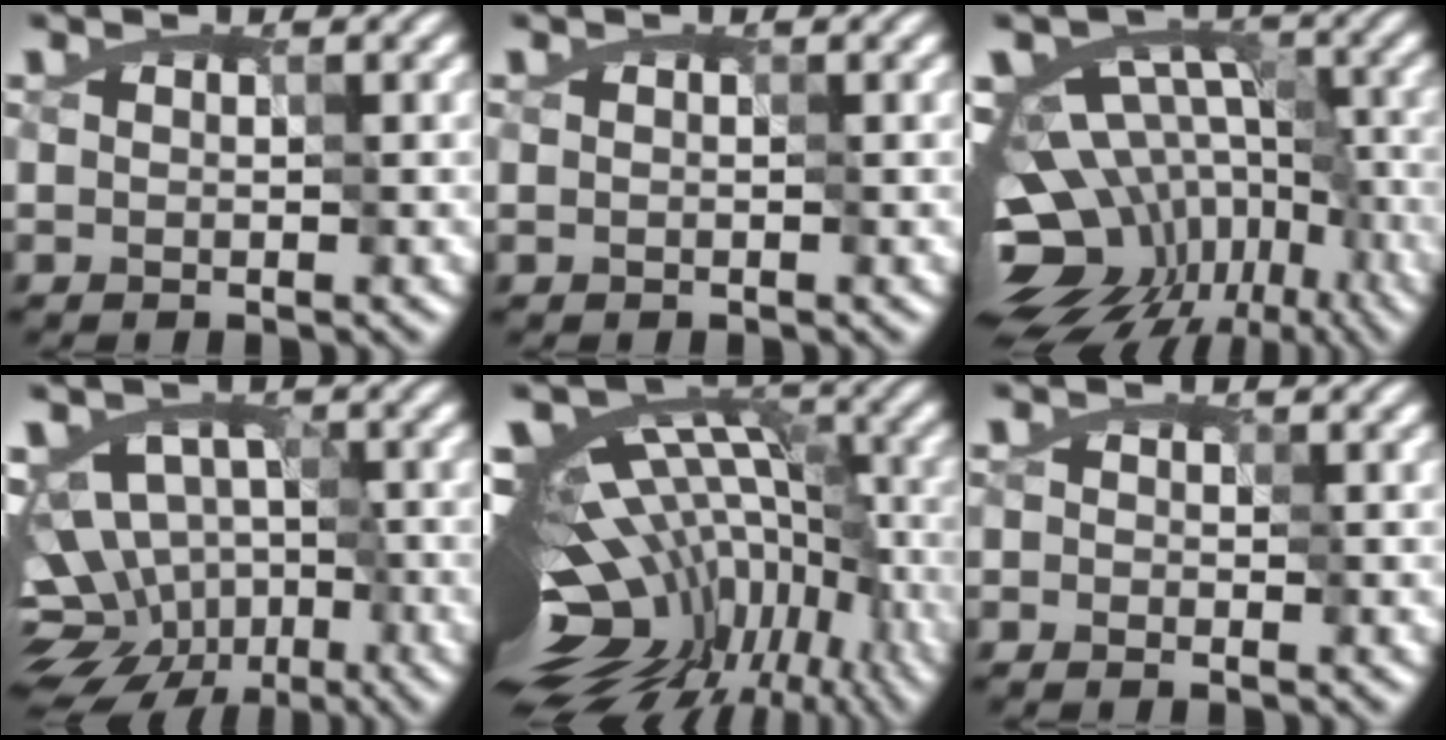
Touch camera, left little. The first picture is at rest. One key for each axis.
{"total": 0.0}
{"total": 13.9, "fx": -6.1, "fy": 9.2, "fz": 8.5, "tx": -0.138, "ty": 0.008, "tz": -0.076}
{"total": 9.4, "fx": -4.4, "fy": 6.7, "fz": 4.9, "tx": -0.045, "ty": -0.005, "tz": -0.070}
{"total": 17.1, "fx": -7.9, "fy": 9.8, "fz": 11.5, "tx": -0.170, "ty": 0.005, "tz": -0.103}
{"total": 0.5, "fx": -0.5, "fy": 0.2, "fz": -0.1, "tx": 0.003, "ty": 0.001, "tz": -0.022}